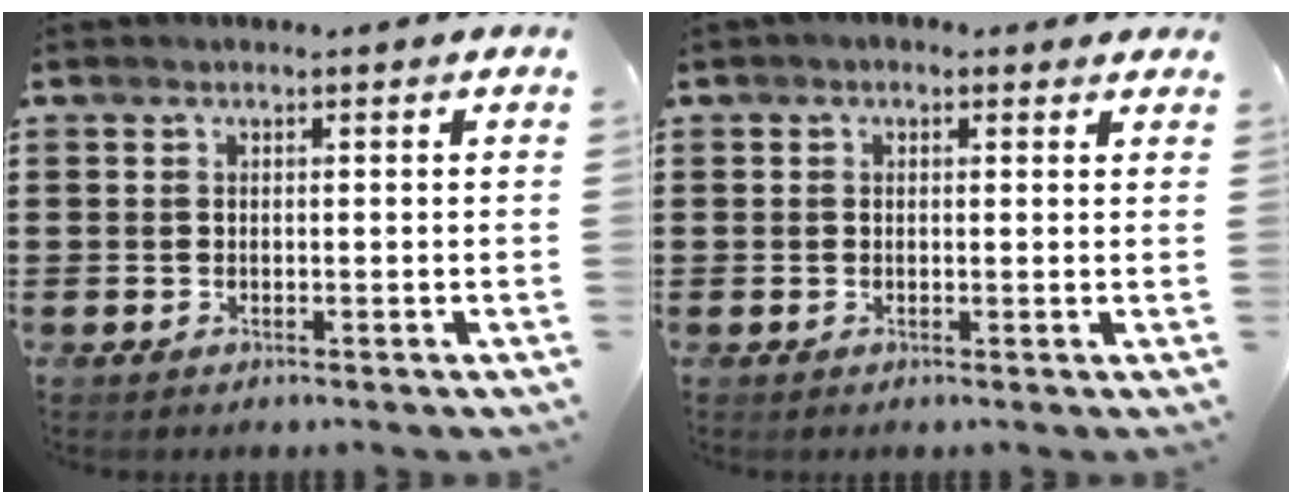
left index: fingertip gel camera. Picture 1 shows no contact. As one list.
[{"total": 1.1, "force": [0.3, 0.8, 0.7], "torque": [-0.015, 0.008, 0.004]}]